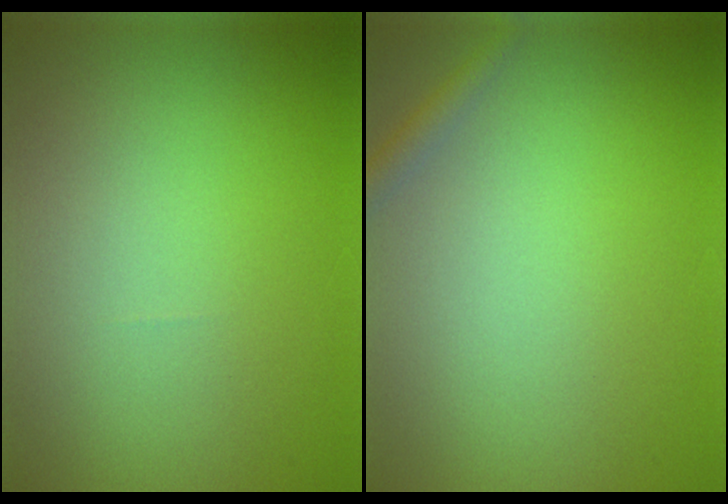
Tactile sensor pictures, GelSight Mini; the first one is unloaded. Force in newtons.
{"total": 1.2, "press": 1.2, "slide": 0.0}